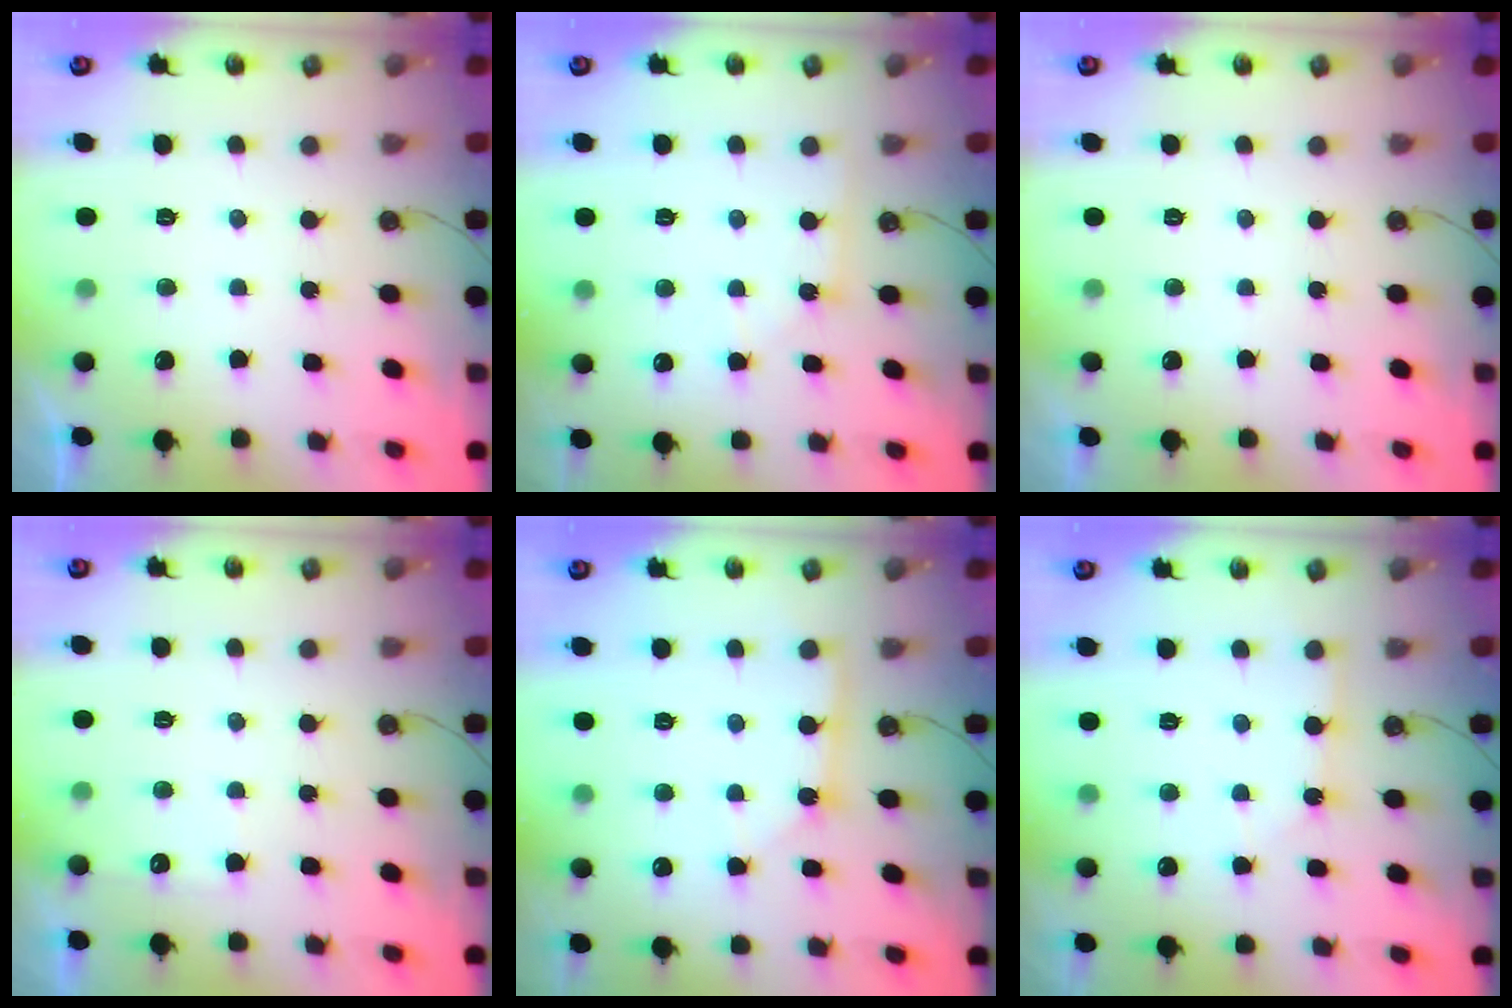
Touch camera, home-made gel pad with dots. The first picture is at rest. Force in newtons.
{"total": 2.5, "press": 2.5, "slide": 0.4}
{"total": 0.0}
{"total": 4.7, "press": 4.7, "slide": 0.6}
{"total": 2.9, "press": 2.9, "slide": 0.1}
{"total": 3.2, "press": 3.2, "slide": 0.4}